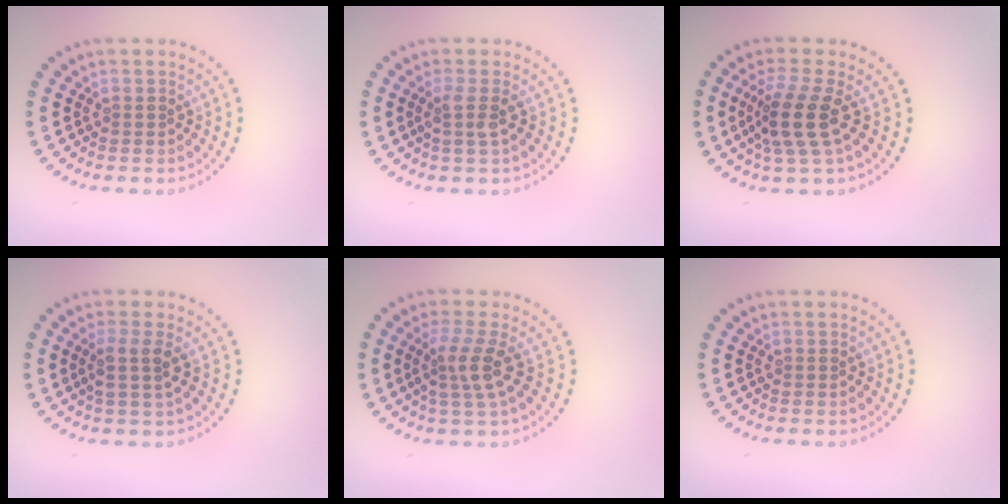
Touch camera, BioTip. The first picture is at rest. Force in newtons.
{"total": 1.8, "press": 1.3, "slide": 1.2}
{"total": 4.0, "press": 3.1, "slide": 2.6}
{"total": 2.2, "press": 1.8, "slide": 1.2}
{"total": 2.8, "press": 2.2, "slide": 1.8}
{"total": 0.0}